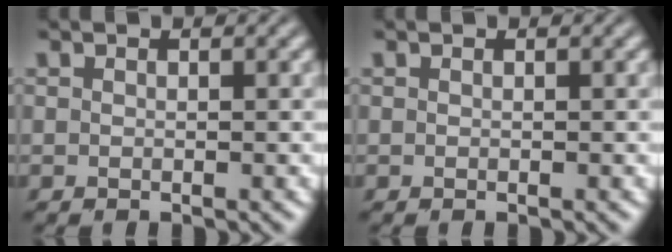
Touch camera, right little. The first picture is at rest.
{"total": 0.0}